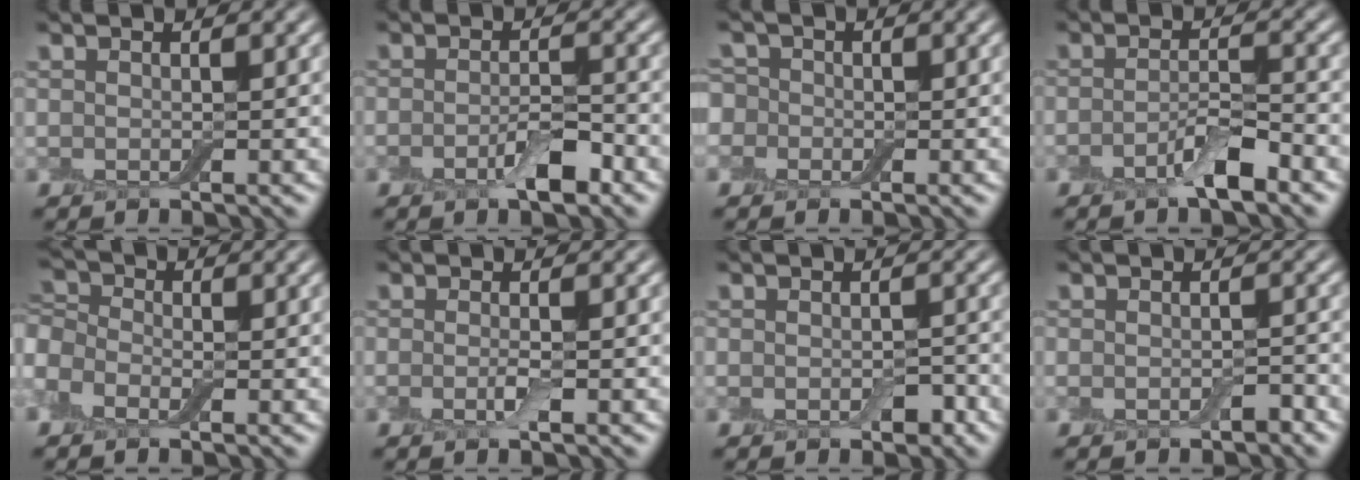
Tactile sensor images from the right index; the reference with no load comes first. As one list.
[{"total": 3.1, "force": [-1.5, 1.1, 2.4], "torque": [-0.041, 0.002, -0.029]}, {"total": 4.3, "force": [0.0, 4.0, 1.7], "torque": [-0.029, 0.030, -0.051]}, {"total": 3.2, "force": [-1.9, 0.9, 2.4], "torque": [-0.044, 0.006, -0.039]}, {"total": 3.5, "force": [-1.3, 2.5, 2.1], "torque": [-0.052, 0.004, -0.038]}, {"total": 1.4, "force": [-0.5, 0.2, 1.3], "torque": [-0.027, -0.006, -0.013]}, {"total": 1.9, "force": [-0.9, 1.2, 1.2], "torque": [-0.018, -0.003, -0.015]}, {"total": 1.4, "force": [-0.8, 0.7, 0.8], "torque": [-0.015, 0.000, -0.015]}]